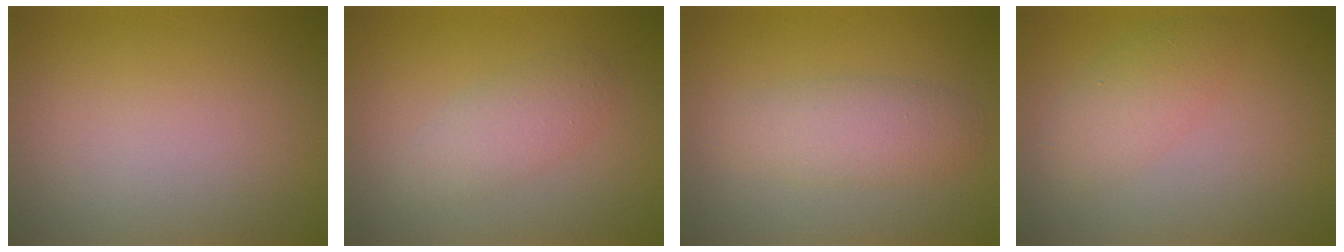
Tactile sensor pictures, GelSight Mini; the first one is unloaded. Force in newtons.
{"total": 2.5, "press": 2.5, "slide": 0.1}
{"total": 3.3, "press": 3.3, "slide": 0.0}
{"total": 2.8, "press": 2.8, "slide": 0.1}